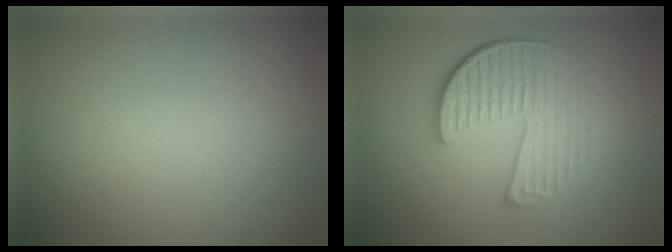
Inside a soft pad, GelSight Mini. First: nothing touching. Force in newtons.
{"total": 5.5, "press": 4.1, "slide": 3.6}